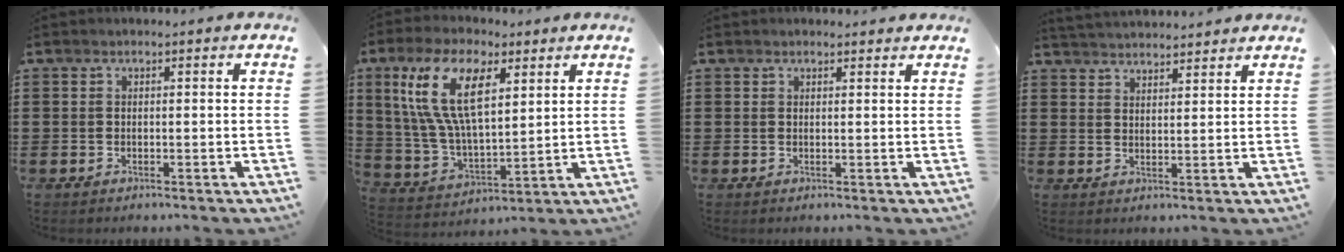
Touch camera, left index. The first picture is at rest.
{"total": 13.7, "force": [6.4, 6.3, 10.4], "torque": [-0.226, 0.006, 0.119]}
{"total": 1.0, "force": [0.9, 0.2, 0.0], "torque": [-0.002, 0.001, 0.018]}
{"total": 2.9, "force": [2.9, -0.1, -0.1], "torque": [-0.007, -0.008, 0.055]}